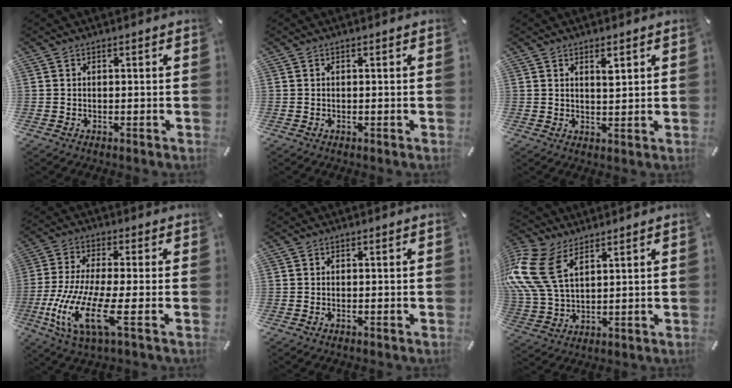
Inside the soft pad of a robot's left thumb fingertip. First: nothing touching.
{"total": 0.0}
{"total": 3.0, "force": [1.7, 1.0, 2.3], "torque": [-0.033, -0.006, 0.026]}
{"total": 14.9, "force": [-4.5, 3.8, 13.7], "torque": [-0.302, -0.021, -0.079]}
{"total": 0.0}
{"total": 13.7, "force": [6.8, 8.0, 8.8], "torque": [-0.234, -0.025, 0.120]}